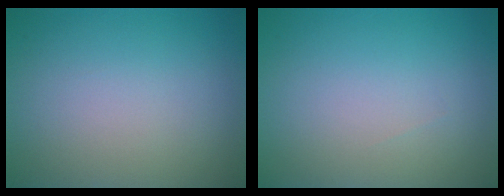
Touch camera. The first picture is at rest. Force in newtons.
{"total": 0.0}